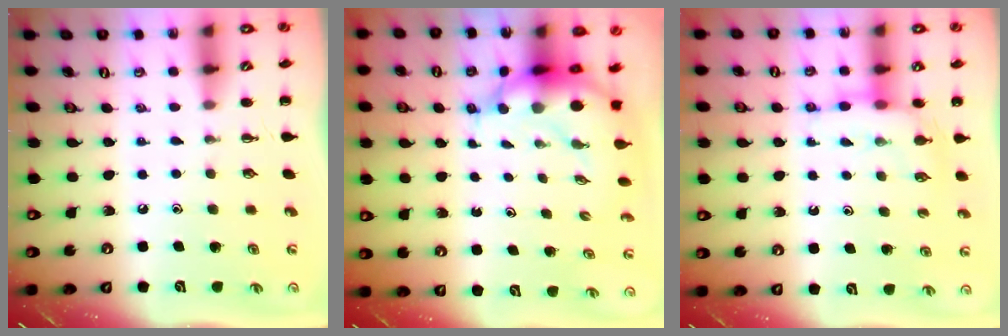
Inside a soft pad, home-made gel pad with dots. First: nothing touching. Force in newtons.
{"total": 7.4, "press": 7.2, "slide": 1.9}
{"total": 7.9, "press": 7.8, "slide": 0.8}